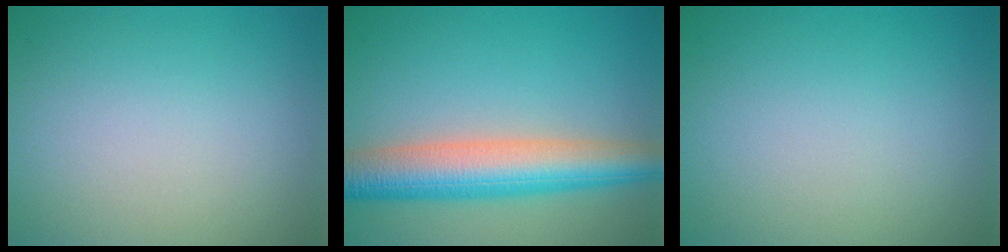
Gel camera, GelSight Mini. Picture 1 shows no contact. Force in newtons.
{"total": 7.6, "press": 7.6, "slide": 0.2}
{"total": 0.0}